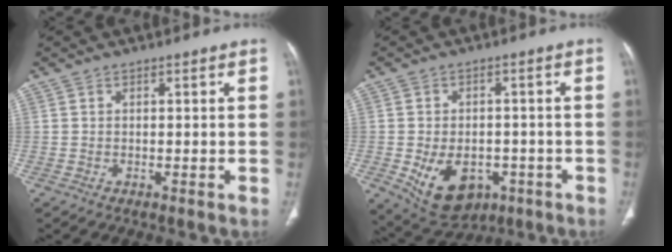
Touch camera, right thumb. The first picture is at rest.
{"total": 12.0, "force": [-4.2, 8.4, 7.5], "torque": [-0.103, 0.012, -0.045]}